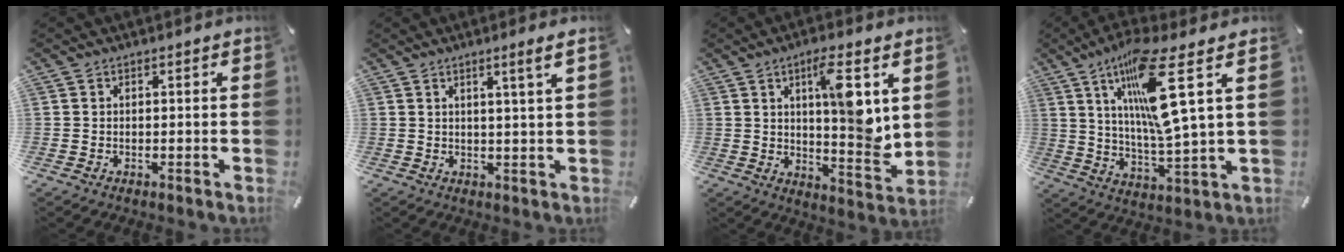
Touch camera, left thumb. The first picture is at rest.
{"total": 4.2, "force": [2.1, -0.4, 3.7], "torque": [-0.072, -0.003, 0.033]}
{"total": 12.0, "force": [4.5, 2.8, 10.8], "torque": [-0.149, -0.031, 0.066]}
{"total": 17.4, "force": [7.9, 2.4, 15.3], "torque": [-0.309, -0.031, 0.111]}